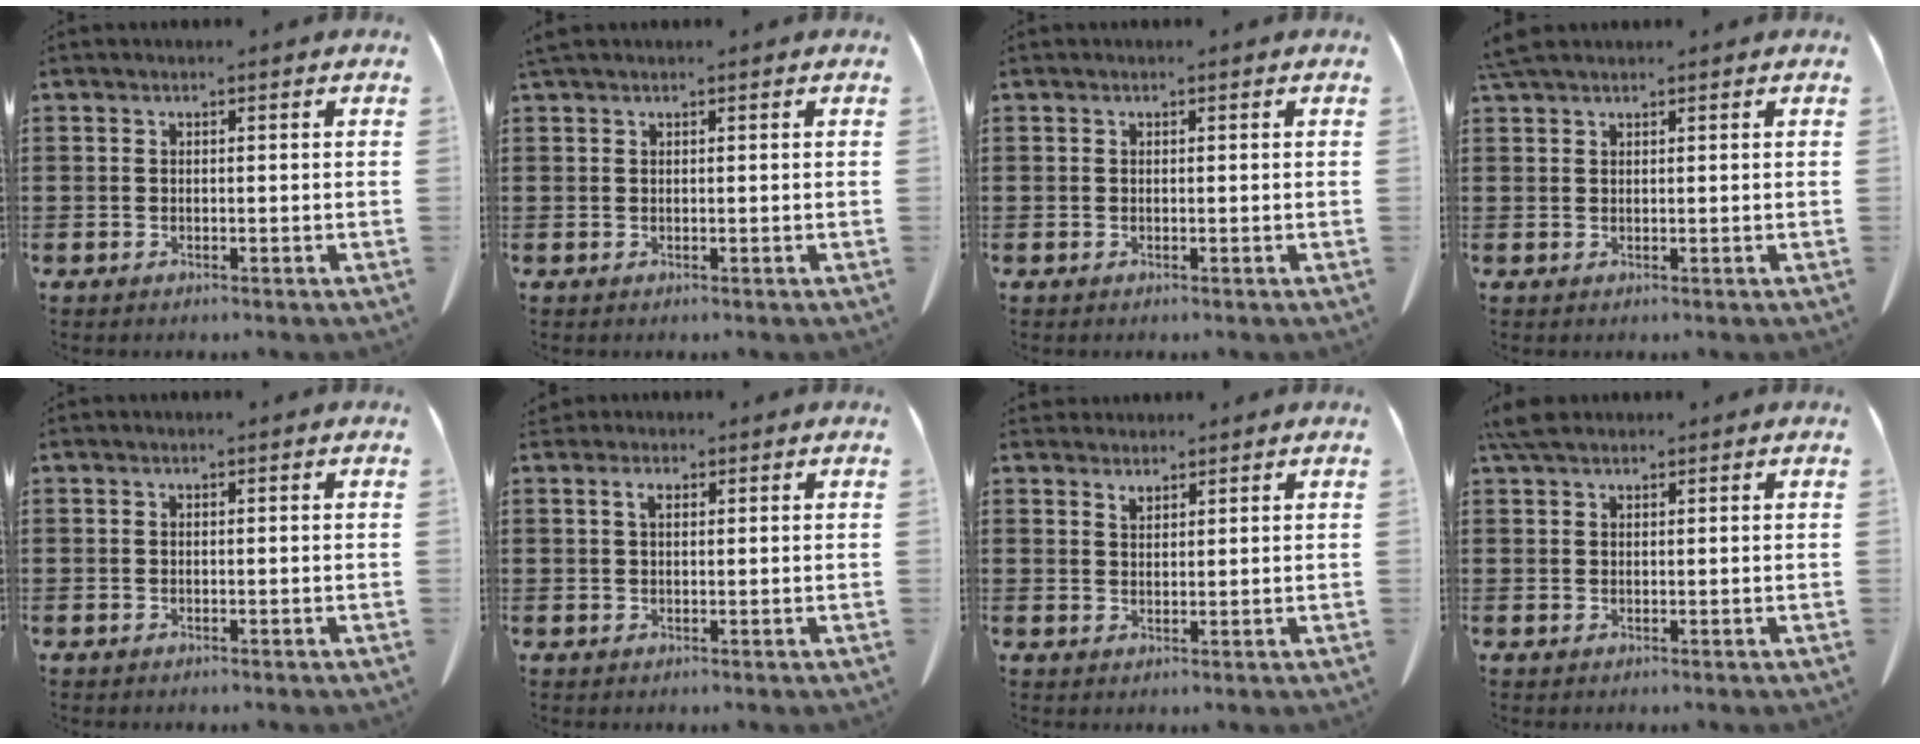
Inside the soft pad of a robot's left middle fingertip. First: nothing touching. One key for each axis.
{"total": 0.6, "fx": 0.5, "fy": 0.0, "fz": 0.3, "tx": -0.008, "ty": -0.001, "tz": 0.010}
{"total": 0.0}
{"total": 2.3, "fx": 1.9, "fy": 0.5, "fz": 1.2, "tx": -0.031, "ty": 0.002, "tz": 0.037}
{"total": 0.0}
{"total": 1.9, "fx": 0.9, "fy": 1.0, "fz": 1.3, "tx": -0.030, "ty": 0.005, "tz": 0.017}
{"total": 1.9, "fx": 1.8, "fy": 0.7, "fz": 0.3, "tx": -0.009, "ty": 0.002, "tz": 0.035}
{"total": 3.4, "fx": 2.5, "fy": 1.3, "fz": 1.9, "tx": -0.045, "ty": 0.006, "tz": 0.049}